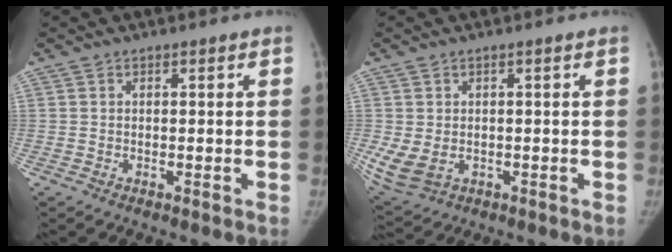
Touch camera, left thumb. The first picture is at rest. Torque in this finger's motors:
{"motor_torque": [-1.13, 1.79, 1.51, 0.64, 0.26]}